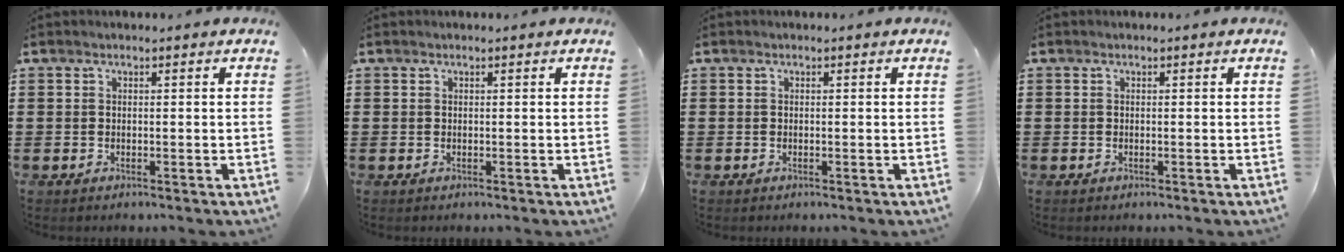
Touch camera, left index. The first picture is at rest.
{"total": 0.0}
{"total": 0.0}
{"total": 0.0}